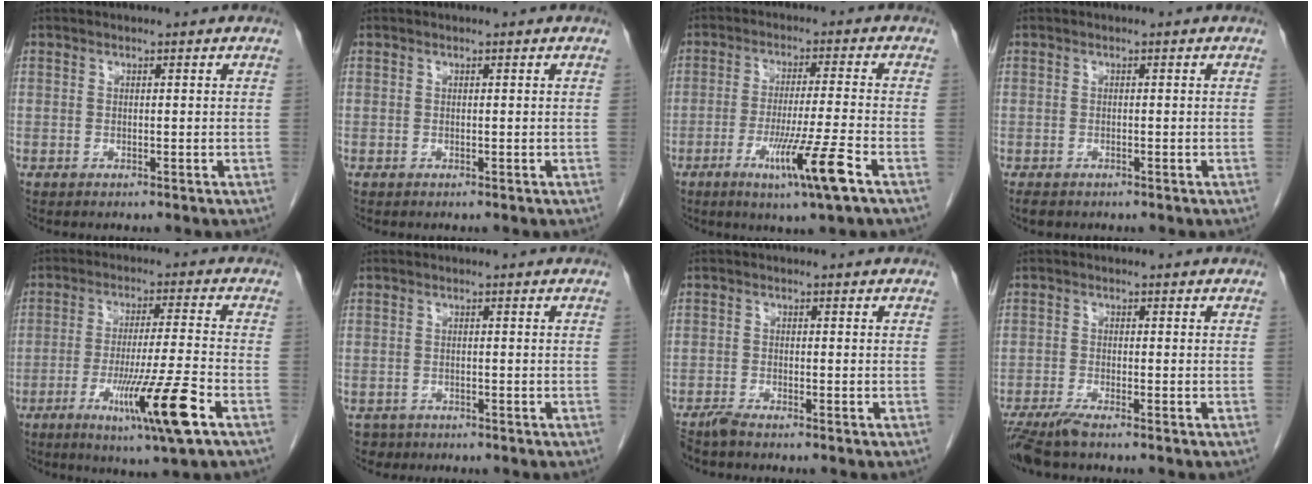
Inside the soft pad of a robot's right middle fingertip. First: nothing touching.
{"total": 0.0}
{"total": 9.4, "force": [-4.5, -1.3, 8.1], "torque": [-0.144, -0.027, -0.082]}
{"total": 1.5, "force": [-1.2, 0.6, 0.7], "torque": [-0.017, -0.004, -0.015]}
{"total": 12.0, "force": [-5.5, -1.1, 10.6], "torque": [-0.188, -0.027, -0.093]}
{"total": 1.9, "force": [-1.4, 1.3, -0.1], "torque": [-0.005, 0.004, -0.022]}
{"total": 2.0, "force": [-1.8, 0.0, 0.8], "torque": [-0.022, -0.006, -0.037]}
{"total": 4.4, "force": [-3.6, 0.1, 2.7], "torque": [-0.049, -0.012, -0.068]}